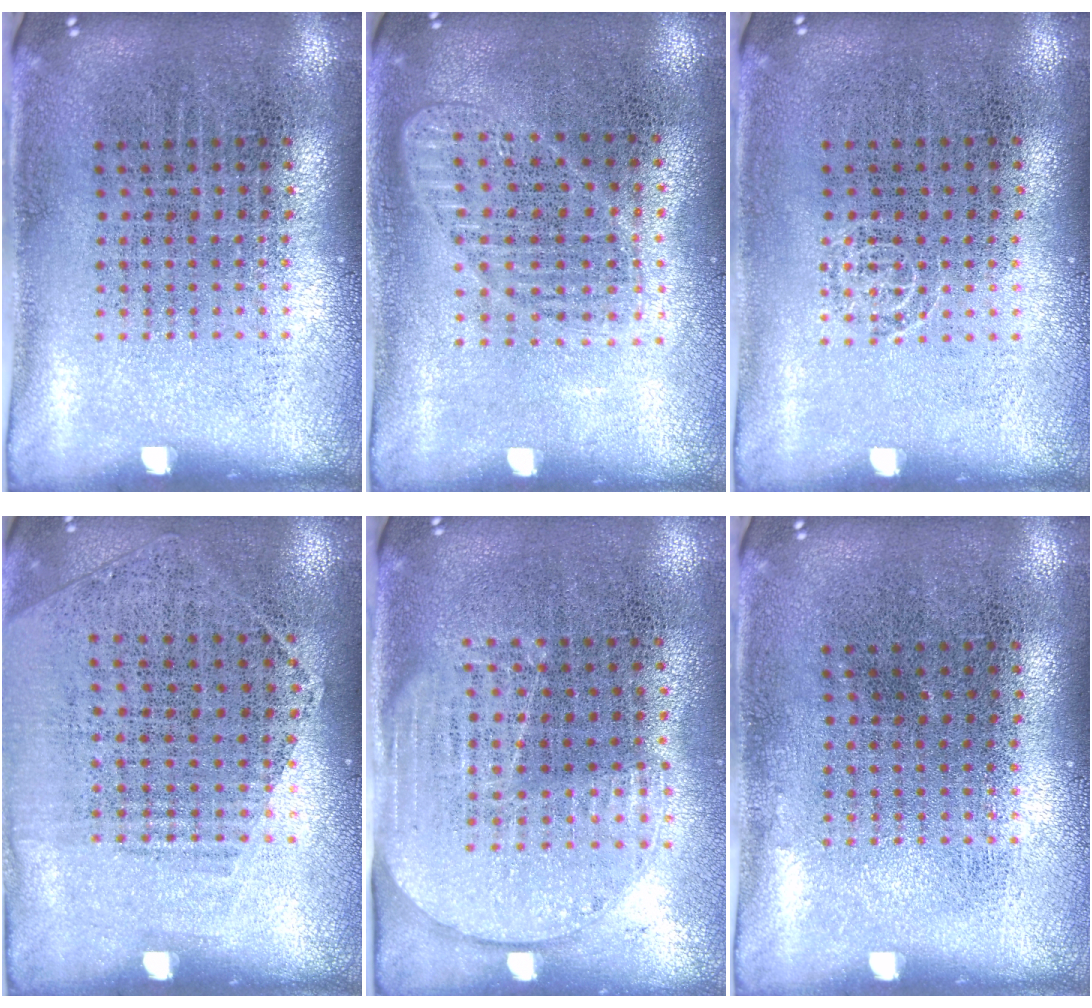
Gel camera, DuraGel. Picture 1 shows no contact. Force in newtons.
{"total": 1.3, "press": 1.2, "slide": 0.3}
{"total": 0.7, "press": 0.7, "slide": 0.2}
{"total": 1.2, "press": 1.0, "slide": 0.7}
{"total": 1.6, "press": 1.4, "slide": 0.8}
{"total": 0.0}